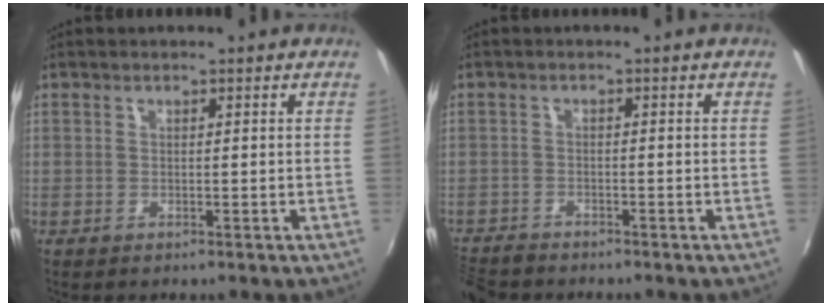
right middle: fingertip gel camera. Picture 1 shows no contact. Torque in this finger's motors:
{"motor_torque": [0.05, -0.60, 0.16, 0.11]}